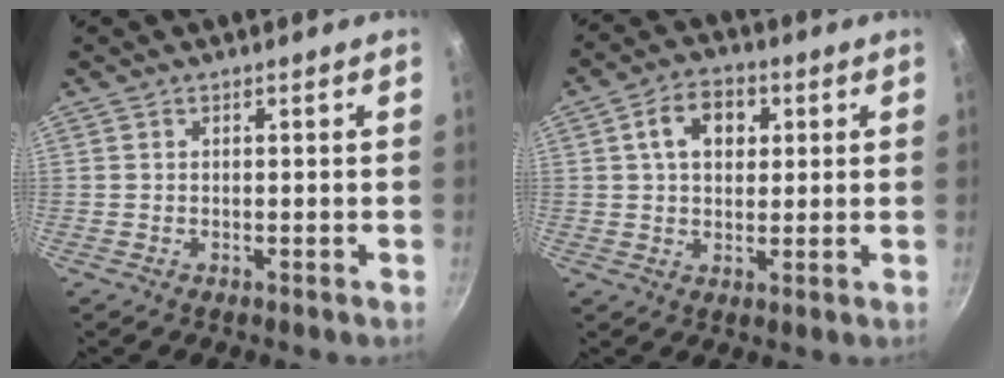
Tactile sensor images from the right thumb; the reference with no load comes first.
{"total": 8.3, "force": [2.3, 5.8, 5.5], "torque": [-0.070, 0.007, 0.031]}